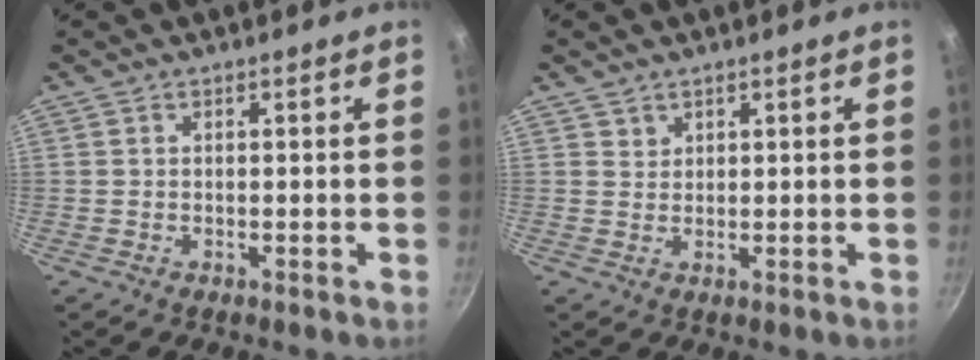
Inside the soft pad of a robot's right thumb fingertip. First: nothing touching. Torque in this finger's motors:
{"motor_torque": [-0.57, 0.34, -0.38, -0.09, 0.04]}